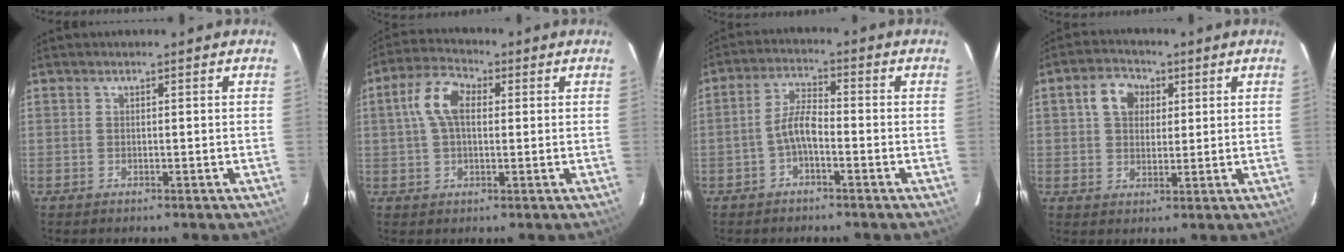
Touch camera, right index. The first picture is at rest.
{"total": 7.7, "force": [1.4, 4.3, 6.2], "torque": [-0.126, 0.023, 0.025]}
{"total": 4.4, "force": [-2.1, 1.3, 3.7], "torque": [-0.078, 0.014, -0.042]}
{"total": 6.2, "force": [2.1, 4.7, 3.5], "torque": [-0.063, 0.025, 0.037]}